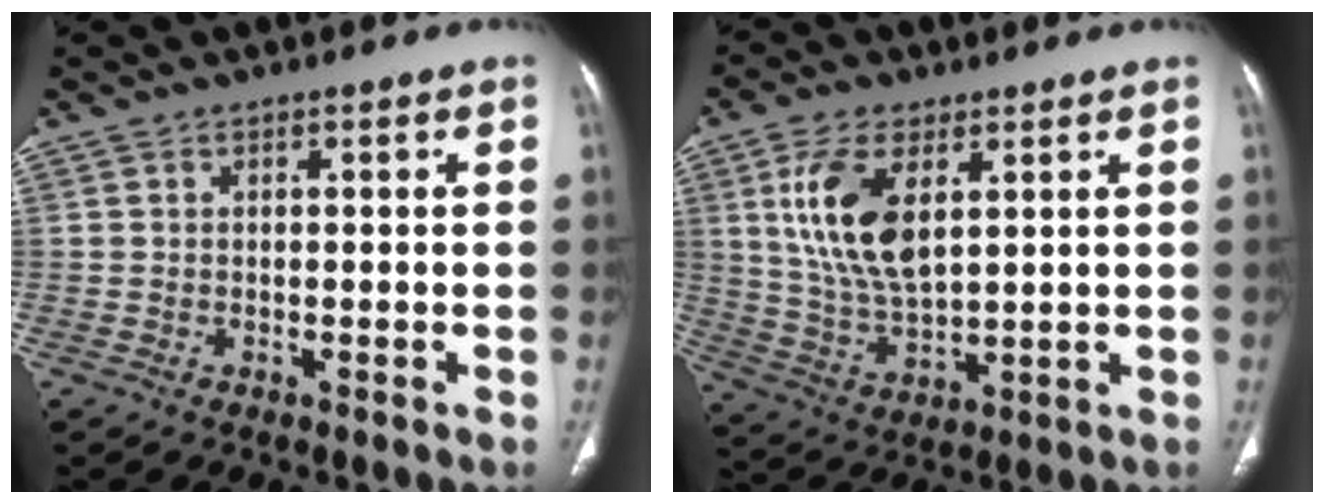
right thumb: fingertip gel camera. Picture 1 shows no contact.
{"total": 13.0, "force": [4.2, 6.5, 10.4], "torque": [-0.203, -0.018, 0.088]}